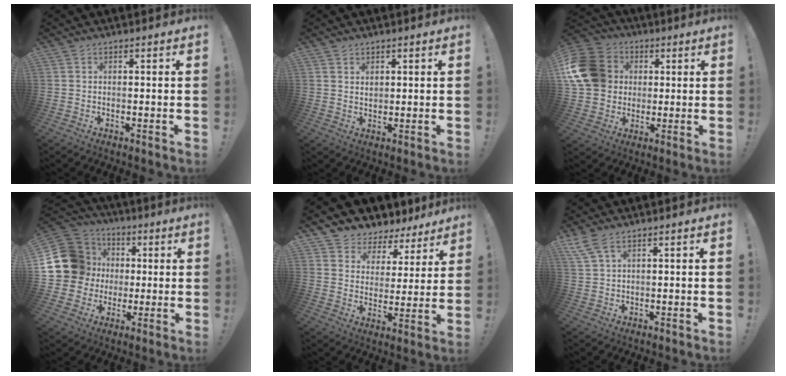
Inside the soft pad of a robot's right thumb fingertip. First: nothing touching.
{"total": 3.1, "force": [1.7, 2.4, 1.0], "torque": [-0.005, -0.013, 0.029]}
{"total": 17.3, "force": [3.0, 14.6, 8.8], "torque": [-0.147, 0.002, 0.066]}
{"total": 17.2, "force": [2.3, 15.8, 6.3], "torque": [-0.108, -0.005, 0.074]}
{"total": 5.6, "force": [4.2, 3.6, 0.6], "torque": [-0.015, -0.049, 0.084]}
{"total": 4.6, "force": [3.0, 1.1, 3.3], "torque": [-0.073, -0.006, 0.059]}